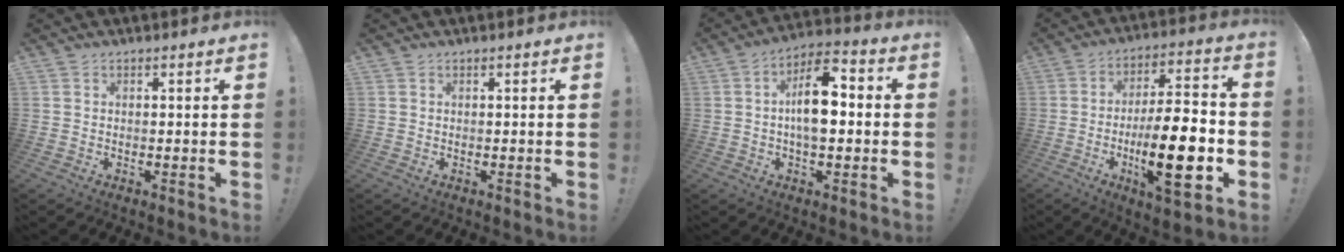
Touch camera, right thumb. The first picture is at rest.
{"total": 0.0}
{"total": 12.7, "force": [-0.2, 6.6, 10.8], "torque": [-0.165, 0.011, -0.008]}
{"total": 21.2, "force": [-6.0, 6.4, 19.3], "torque": [-0.312, 0.016, -0.093]}